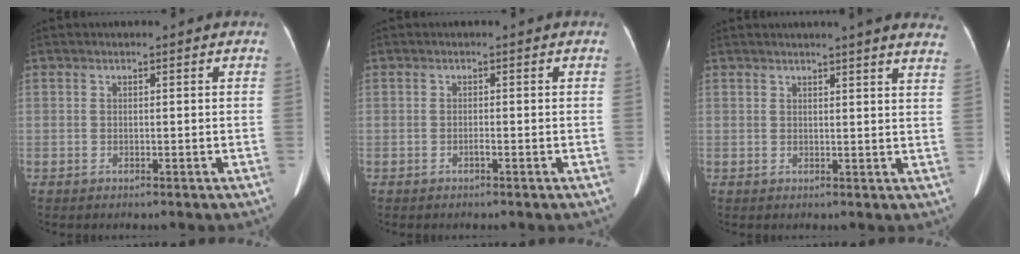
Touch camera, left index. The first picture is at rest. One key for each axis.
{"total": 0.6, "fx": -0.4, "fy": 0.0, "fz": 0.4, "tx": -0.008, "ty": 0.000, "tz": -0.005}
{"total": 12.3, "fx": 11.3, "fy": 0.2, "fz": 4.9, "tx": -0.053, "ty": -0.026, "tz": 0.111}